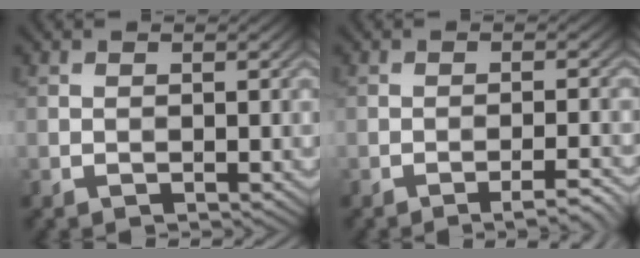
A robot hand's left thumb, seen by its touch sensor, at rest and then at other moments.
{"total": 3.2, "force": [-2.2, 0.3, 2.3], "torque": [-0.034, 0.011, -0.039]}